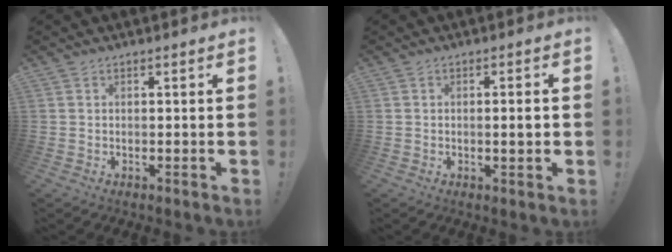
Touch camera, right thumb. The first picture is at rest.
{"total": 3.0, "force": [-0.3, 0.3, 2.9], "torque": [-0.043, -0.001, -0.010]}